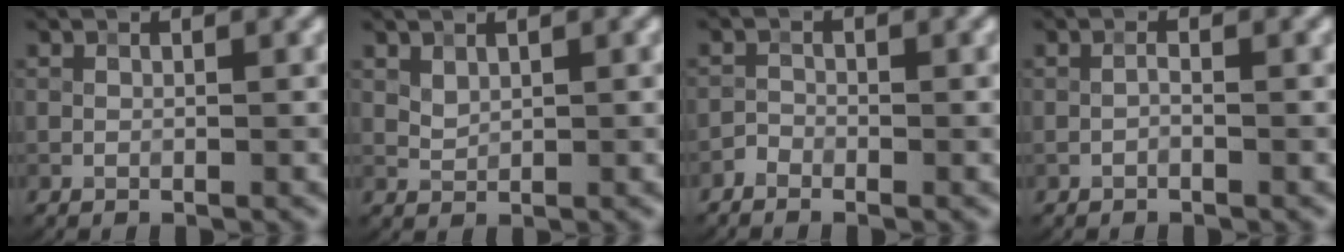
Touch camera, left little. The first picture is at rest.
{"total": 1.0, "force": [0.7, 0.5, 0.5], "torque": [-0.014, -0.002, 0.020]}
{"total": 1.1, "force": [-0.9, 0.4, 0.2], "torque": [-0.003, 0.005, -0.021]}
{"total": 0.6, "force": [-0.3, 0.1, 0.4], "torque": [-0.011, 0.002, -0.008]}